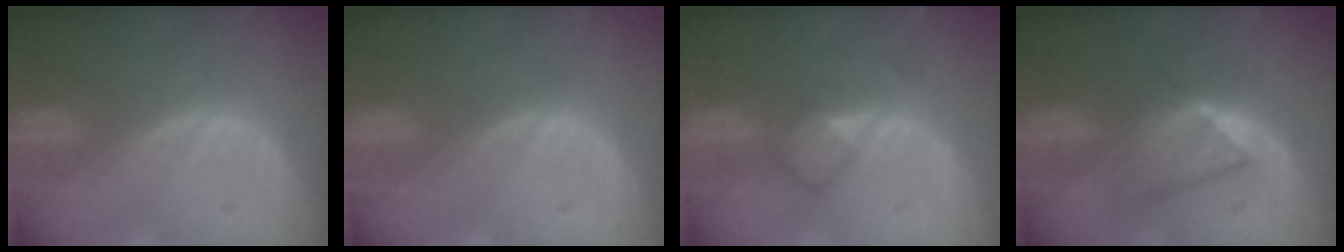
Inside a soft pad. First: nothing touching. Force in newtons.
{"total": 0.0}
{"total": 3.4, "press": 3.4, "slide": 0.3}
{"total": 6.0, "press": 5.6, "slide": 1.9}